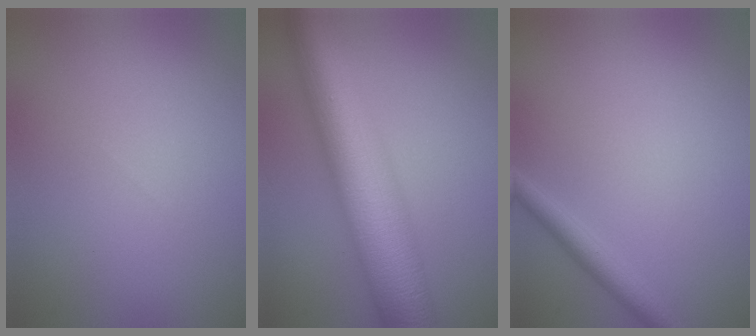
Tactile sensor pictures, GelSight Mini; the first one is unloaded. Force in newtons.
{"total": 11.3, "press": 11.3, "slide": 0.1}
{"total": 2.0, "press": 2.0, "slide": 0.1}